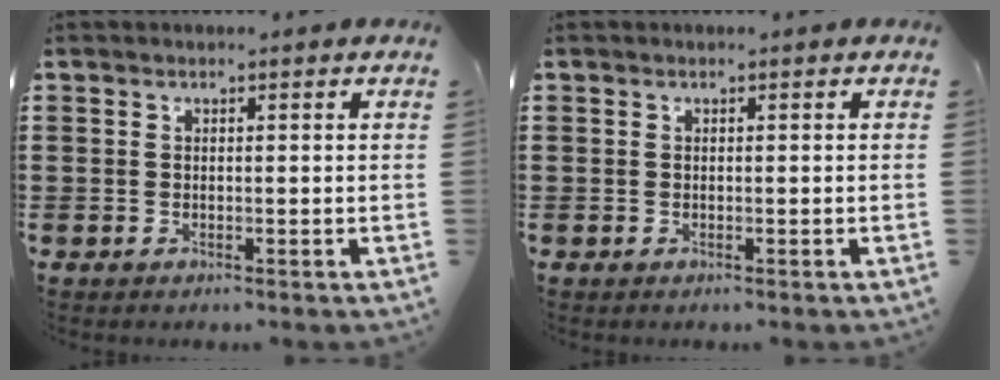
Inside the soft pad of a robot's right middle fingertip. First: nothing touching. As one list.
[{"total": 0.0}]